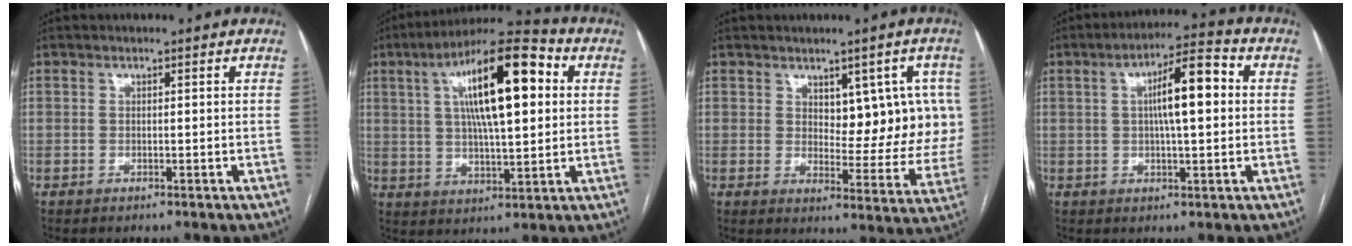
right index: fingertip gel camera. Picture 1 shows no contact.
{"total": 17.3, "force": [4.7, 4.0, 16.2], "torque": [-0.271, 0.030, 0.072]}
{"total": 10.1, "force": [3.1, 5.0, 8.3], "torque": [-0.081, 0.009, 0.046]}
{"total": 9.4, "force": [1.5, 1.7, 9.2], "torque": [-0.151, 0.023, 0.019]}